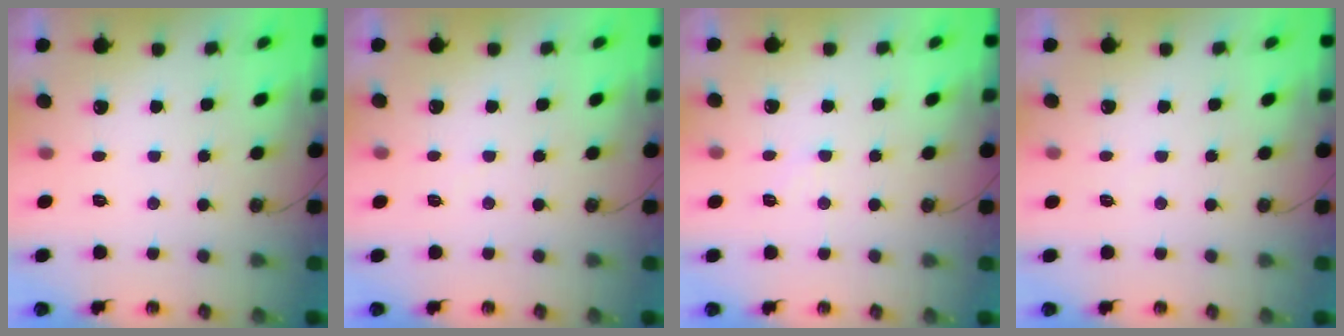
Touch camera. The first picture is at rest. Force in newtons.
{"total": 3.4, "press": 3.4, "slide": 0.4}
{"total": 6.0, "press": 6.0, "slide": 0.9}
{"total": 3.6, "press": 3.6, "slide": 0.4}